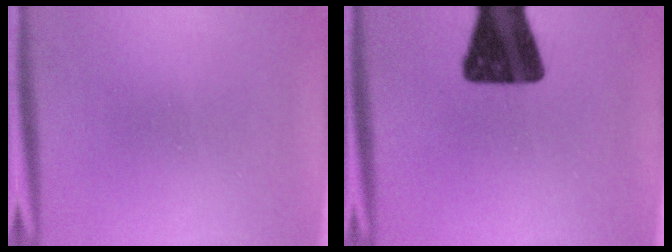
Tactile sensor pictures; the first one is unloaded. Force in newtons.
{"total": 17.2}